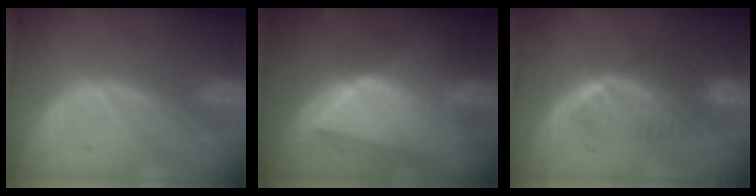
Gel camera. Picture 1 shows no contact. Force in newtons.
{"total": 9.1, "press": 8.1, "slide": 4.1}
{"total": 6.4, "press": 5.8, "slide": 2.7}